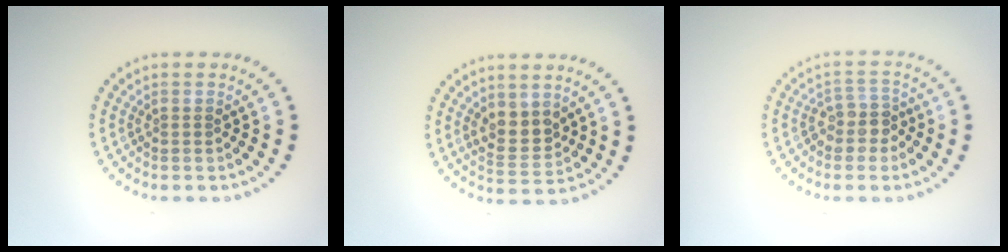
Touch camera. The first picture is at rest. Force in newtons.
{"total": 2.9, "press": 2.7, "slide": 1.1}
{"total": 2.5, "press": 2.1, "slide": 1.3}